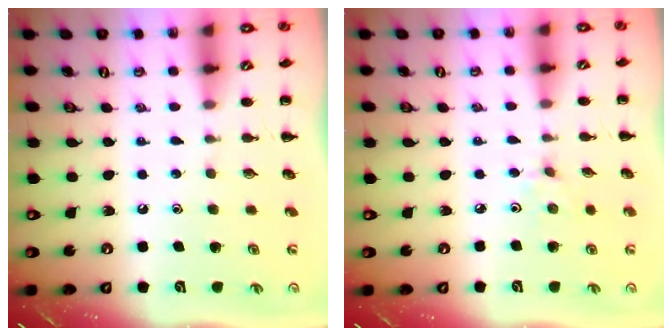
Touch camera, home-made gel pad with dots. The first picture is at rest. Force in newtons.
{"total": 2.4, "press": 2.3, "slide": 0.8}